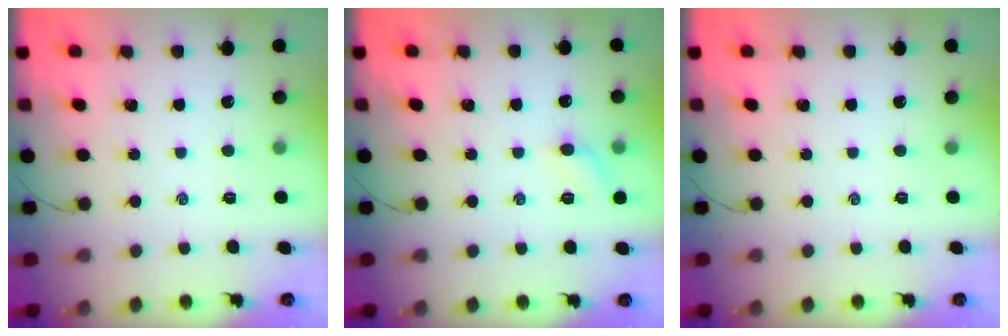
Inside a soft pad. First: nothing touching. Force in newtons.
{"total": 6.1, "press": 5.8, "slide": 1.9}
{"total": 0.0}